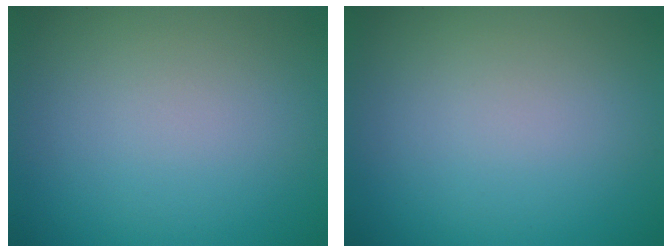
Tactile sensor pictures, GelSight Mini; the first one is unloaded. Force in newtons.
{"total": 0.0}